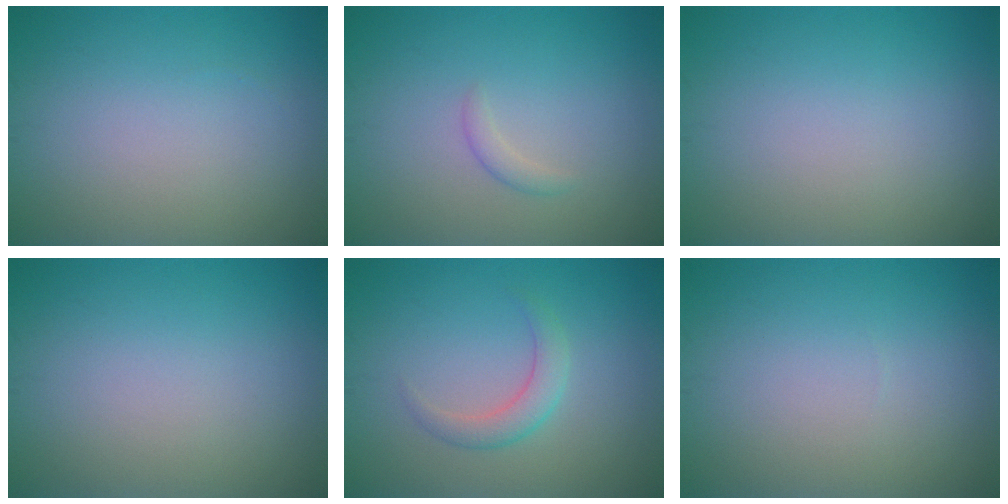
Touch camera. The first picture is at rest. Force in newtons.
{"total": 1.0, "press": 1.0, "slide": 0.1}
{"total": 0.0}
{"total": 0.0}
{"total": 2.2, "press": 2.2, "slide": 0.0}
{"total": 0.0}